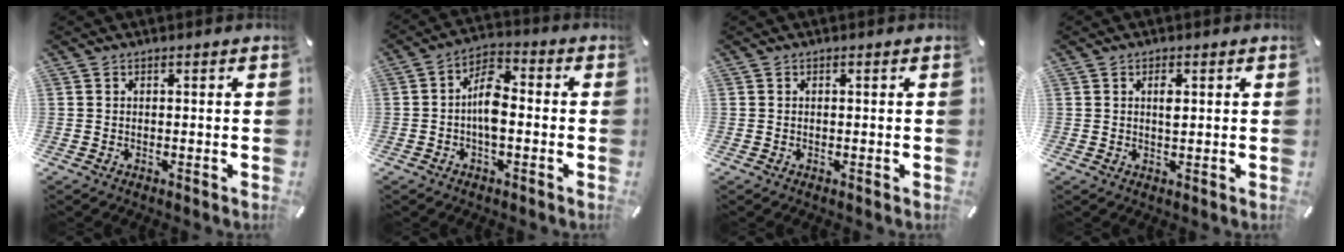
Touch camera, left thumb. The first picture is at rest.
{"total": 7.9, "force": [-1.5, 4.1, 6.6], "torque": [-0.132, 0.012, -0.028]}
{"total": 0.6, "force": [0.0, 0.2, 0.5], "torque": [-0.012, -0.001, 0.000]}
{"total": 2.3, "force": [0.7, 1.0, 2.0], "torque": [-0.035, 0.001, 0.008]}